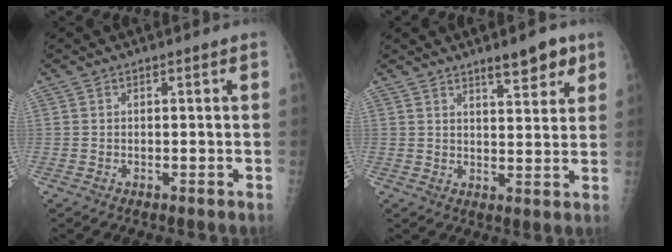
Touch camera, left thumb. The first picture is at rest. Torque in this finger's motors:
{"motor_torque": [-0.01, 0.11, 0.16, 0.05, 0.08]}